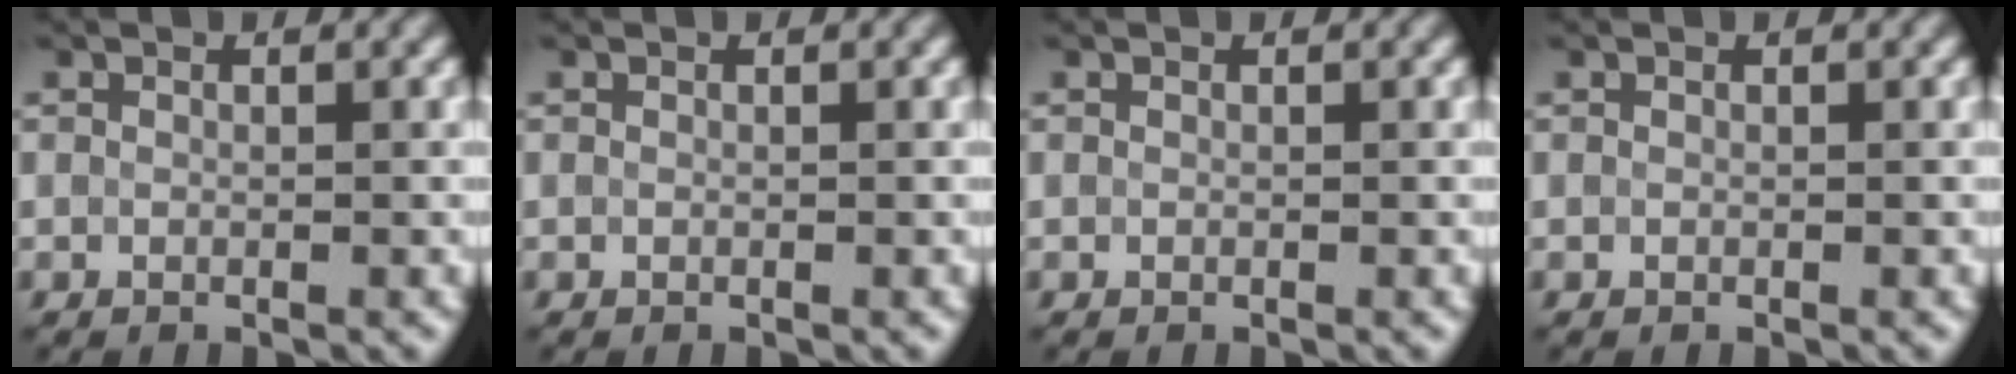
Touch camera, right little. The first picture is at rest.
{"total": 0.0}
{"total": 0.0}
{"total": 0.0}